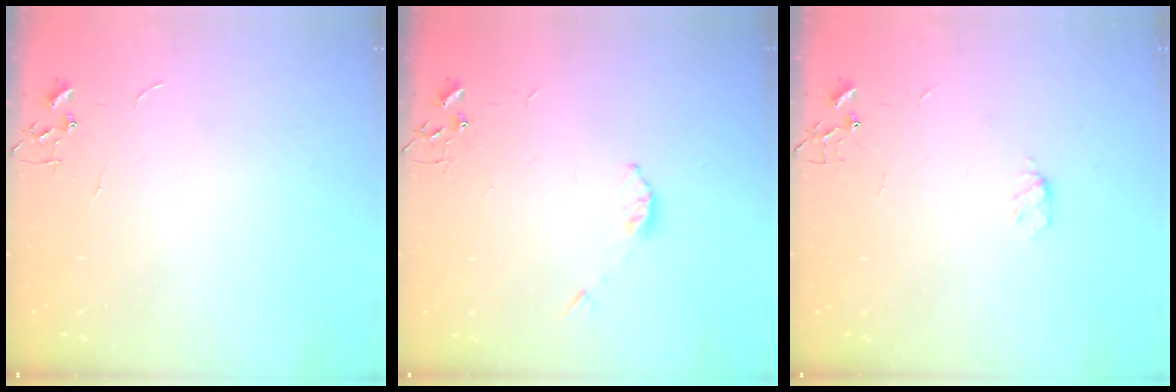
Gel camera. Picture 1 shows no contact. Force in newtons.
{"total": 3.4, "press": 3.4, "slide": 0.4}
{"total": 3.3, "press": 3.3, "slide": 0.5}